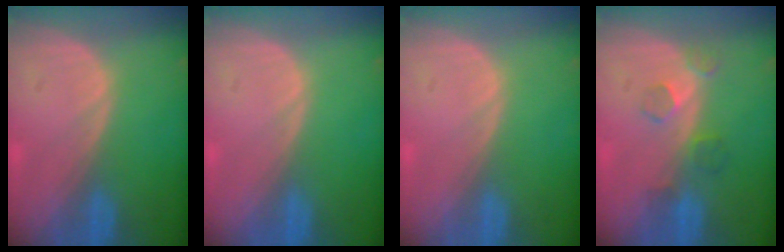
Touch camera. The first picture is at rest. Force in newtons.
{"total": 0.0}
{"total": 0.0}
{"total": 4.0, "press": 3.6, "slide": 1.8}